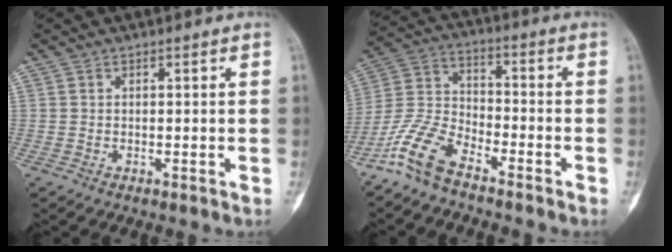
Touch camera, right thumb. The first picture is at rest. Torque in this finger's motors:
{"motor_torque": [0.19, 0.21, 0.11, -0.04, 0.08]}